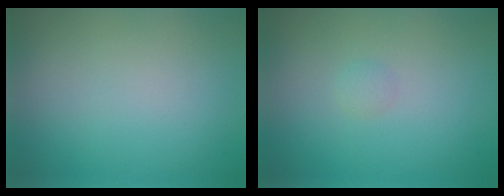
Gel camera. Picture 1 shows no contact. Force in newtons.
{"total": 0.6, "press": 0.6, "slide": 0.0}